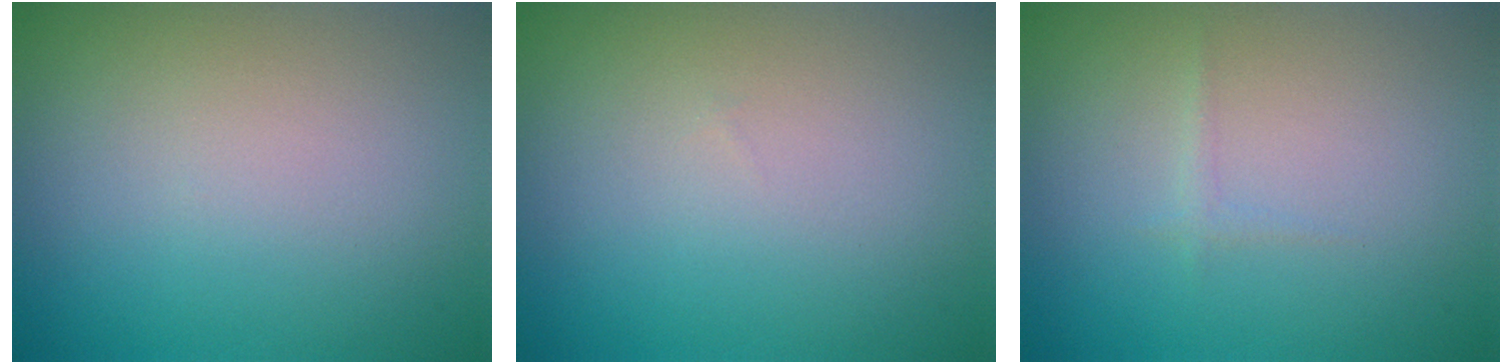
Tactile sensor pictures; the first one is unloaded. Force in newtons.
{"total": 0.0}
{"total": 0.6, "press": 0.6, "slide": 0.0}